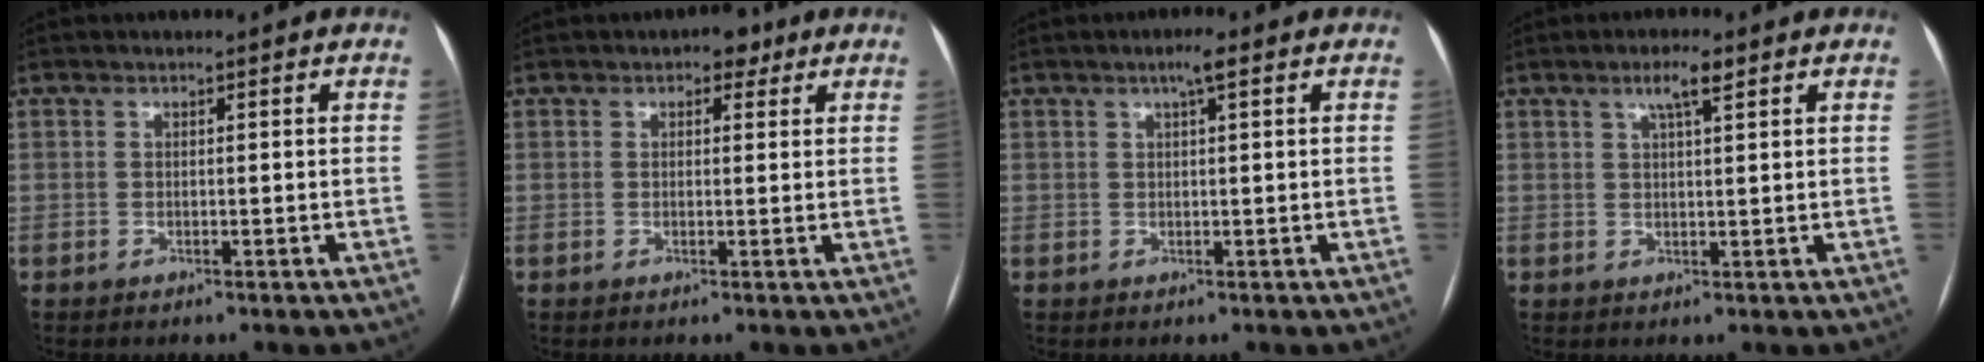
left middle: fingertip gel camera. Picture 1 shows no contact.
{"total": 2.7, "force": [1.6, 1.6, 1.4], "torque": [-0.017, 0.013, 0.018]}
{"total": 2.2, "force": [1.1, 0.1, 1.9], "torque": [-0.035, 0.007, 0.018]}
{"total": 3.5, "force": [2.0, 0.3, 2.8], "torque": [-0.053, 0.005, 0.035]}